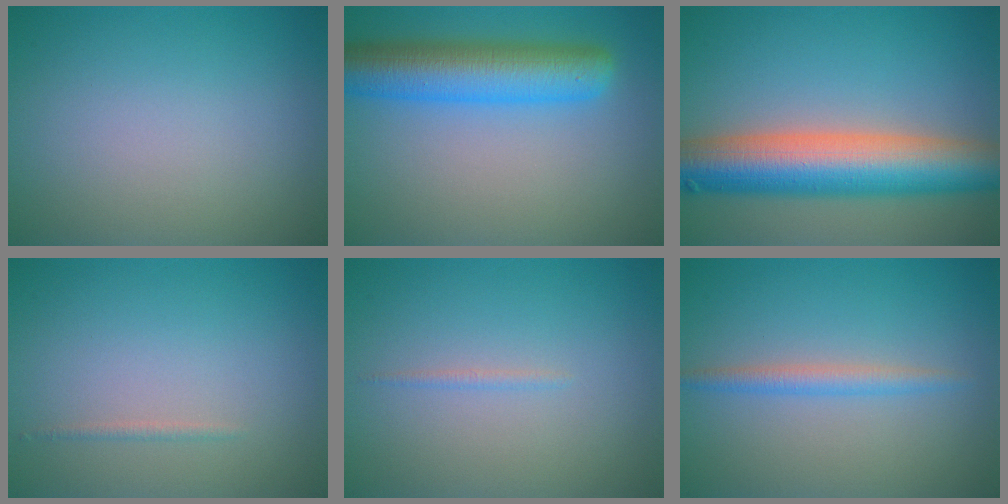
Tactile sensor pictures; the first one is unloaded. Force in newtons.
{"total": 7.7, "press": 7.6, "slide": 0.4}
{"total": 10.6, "press": 10.6, "slide": 0.5}
{"total": 0.6, "press": 0.6, "slide": 0.0}
{"total": 0.6, "press": 0.6, "slide": 0.1}
{"total": 1.9, "press": 1.9, "slide": 0.2}